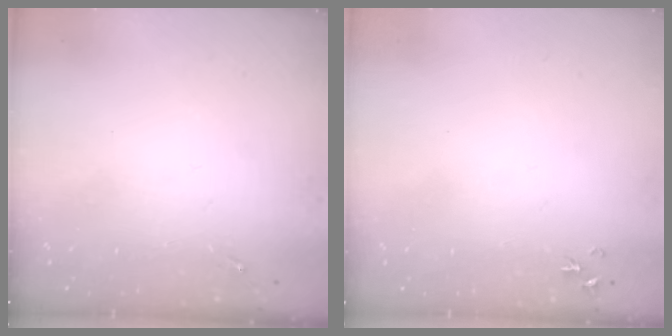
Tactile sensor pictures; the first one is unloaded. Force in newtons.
{"total": 3.2, "press": 3.2, "slide": 0.4}